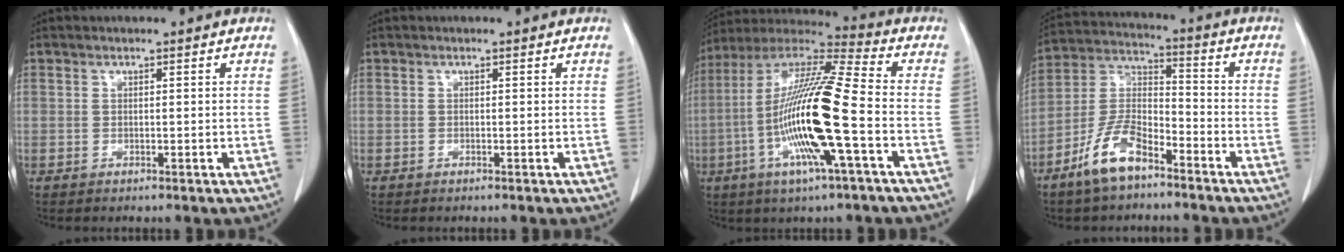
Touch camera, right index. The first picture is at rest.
{"total": 0.0}
{"total": 18.8, "force": [-4.4, 0.8, 18.3], "torque": [-0.366, -0.007, -0.091]}
{"total": 10.2, "force": [-6.8, 3.8, 6.6], "torque": [-0.147, 0.003, -0.137]}